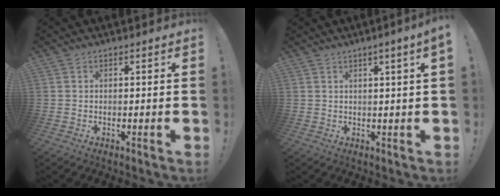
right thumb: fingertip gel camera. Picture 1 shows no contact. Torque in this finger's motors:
{"motor_torque": [-0.02, 0.02, 0.18, 0.06, 0.01]}